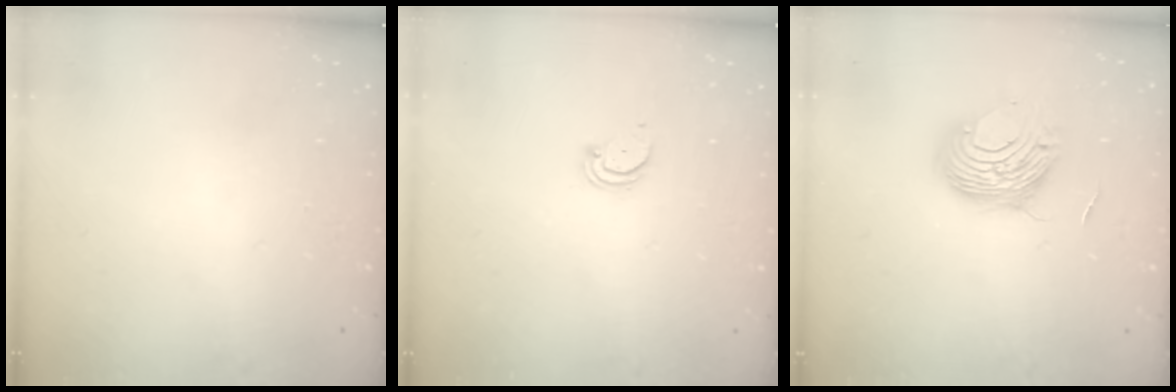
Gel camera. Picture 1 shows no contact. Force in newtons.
{"total": 1.4, "press": 1.3, "slide": 0.1}
{"total": 9.9, "press": 9.9, "slide": 0.7}